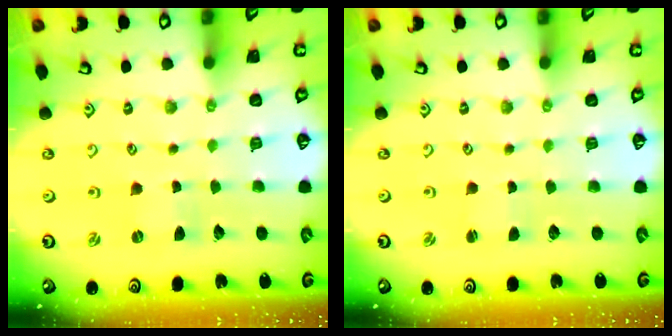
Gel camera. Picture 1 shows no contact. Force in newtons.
{"total": 0.5, "press": 0.5, "slide": 0.0}